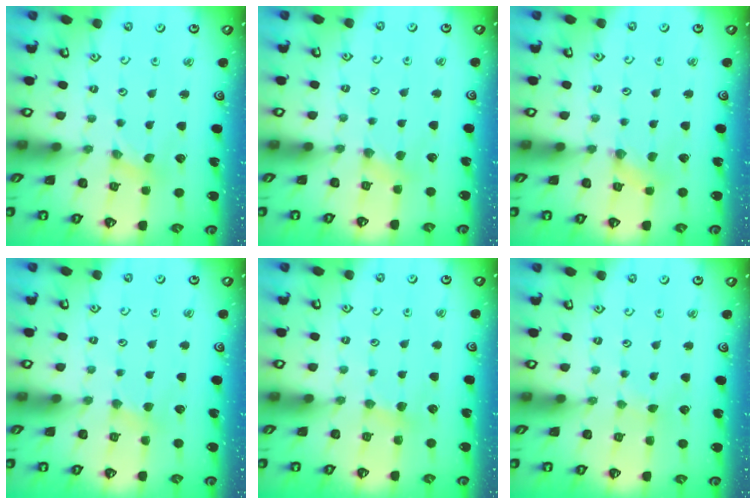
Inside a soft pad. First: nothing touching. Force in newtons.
{"total": 3.1, "press": 3.0, "slide": 0.5}
{"total": 1.6, "press": 1.5, "slide": 0.2}
{"total": 2.9, "press": 2.8, "slide": 0.4}
{"total": 3.0, "press": 3.0, "slide": 0.5}
{"total": 1.2, "press": 1.2, "slide": 0.2}